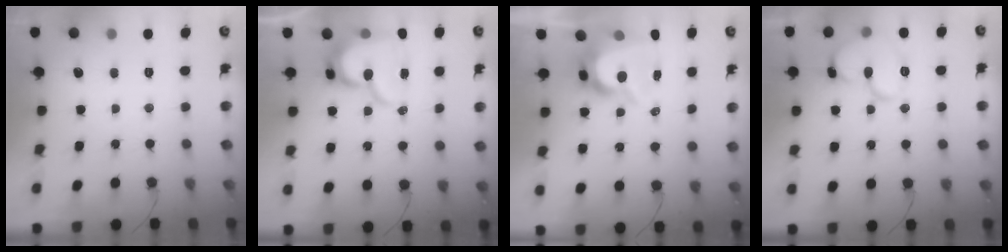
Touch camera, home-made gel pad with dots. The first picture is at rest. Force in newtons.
{"total": 14.4, "press": 14.4, "slide": 1.1}
{"total": 8.9, "press": 8.9, "slide": 0.5}
{"total": 12.8, "press": 12.7, "slide": 1.7}